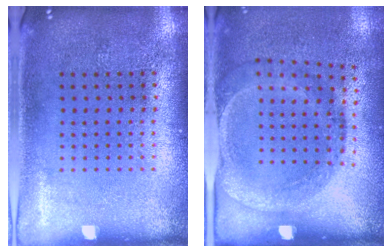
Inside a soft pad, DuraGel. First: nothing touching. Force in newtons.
{"total": 1.8, "press": 1.1, "slide": 1.4}